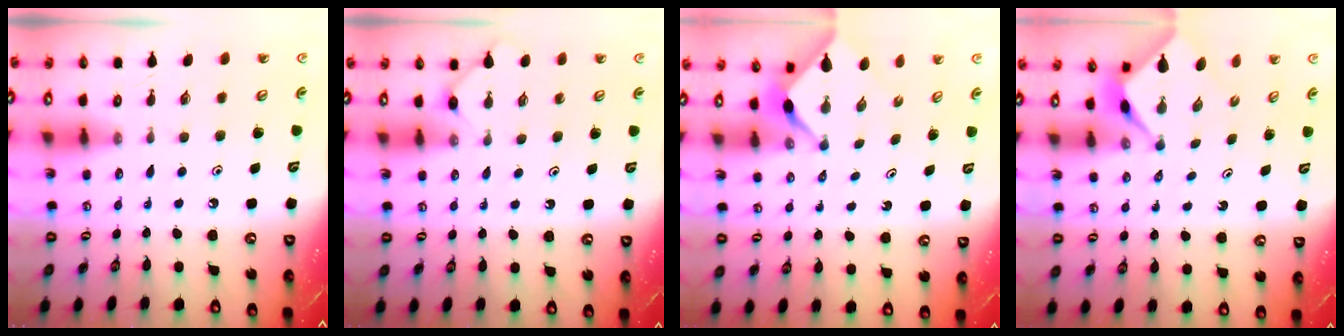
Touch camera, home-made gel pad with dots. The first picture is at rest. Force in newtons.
{"total": 3.0, "press": 3.0, "slide": 0.4}
{"total": 2.3, "press": 2.3, "slide": 0.3}
{"total": 2.5, "press": 2.4, "slide": 0.3}